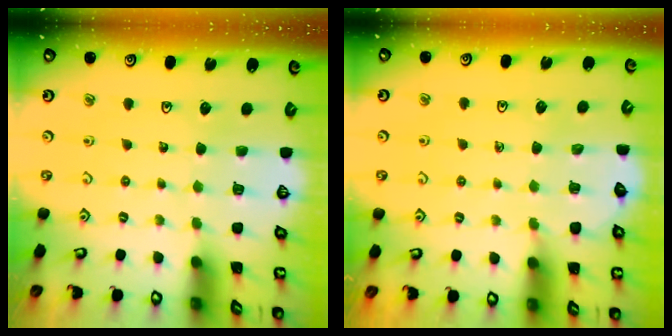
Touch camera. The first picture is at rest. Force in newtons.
{"total": 5.2, "press": 5.1, "slide": 1.1}